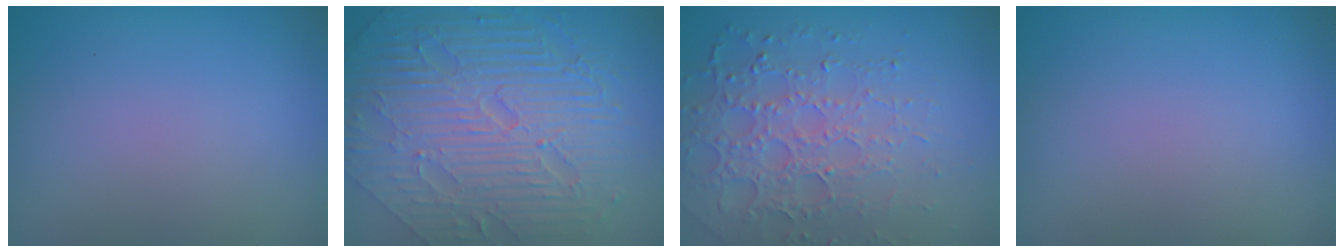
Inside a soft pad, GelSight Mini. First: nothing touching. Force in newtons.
{"total": 10.7, "press": 7.1, "slide": 8.0}
{"total": 5.2, "press": 4.3, "slide": 2.8}
{"total": 0.0}